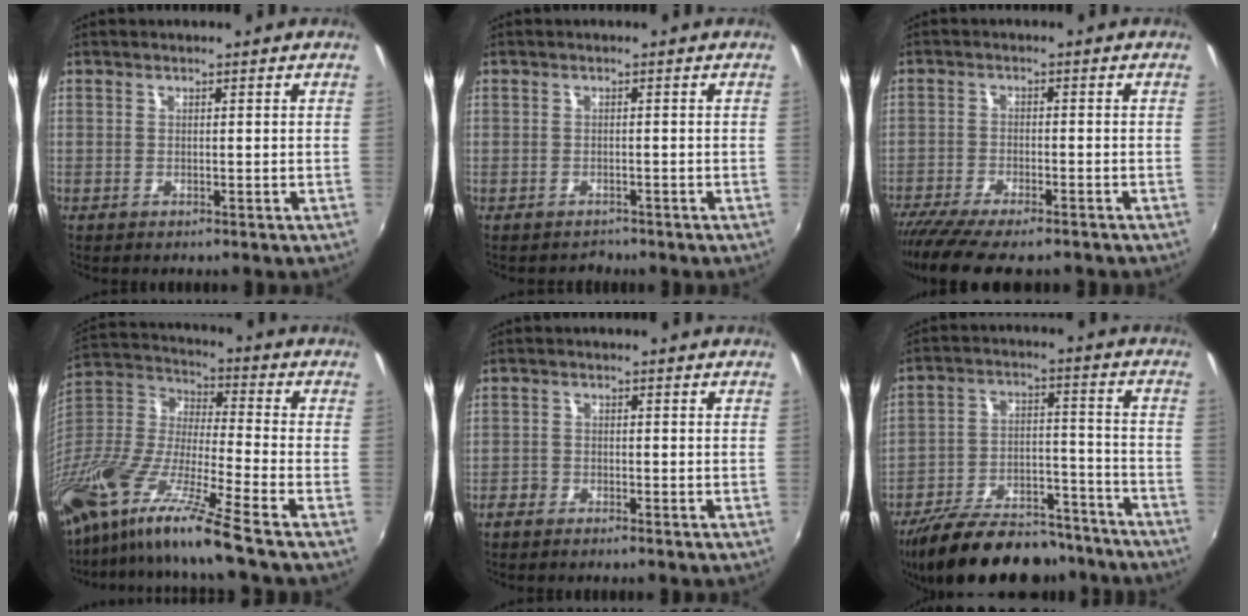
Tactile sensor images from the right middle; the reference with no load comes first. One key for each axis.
{"total": 1.4, "fx": -1.0, "fy": 0.8, "fz": -0.3, "tx": 0.005, "ty": 0.006, "tz": -0.013}
{"total": 11.6, "fx": -9.6, "fy": 2.1, "fz": 6.2, "tx": -0.138, "ty": -0.045, "tz": -0.161}
{"total": 19.9, "fx": -14.5, "fy": -0.1, "fz": 13.6, "tx": -0.254, "ty": -0.044, "tz": -0.280}
{"total": 2.3, "fx": -1.9, "fy": 1.0, "fz": 0.8, "tx": -0.026, "ty": -0.002, "tz": -0.039}
{"total": 23.7, "fx": -19.5, "fy": 8.5, "fz": 10.5, "tx": -0.198, "ty": 0.007, "tz": -0.272}